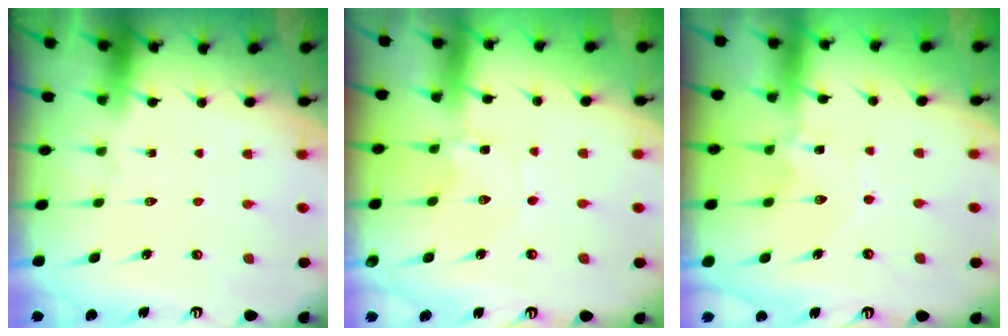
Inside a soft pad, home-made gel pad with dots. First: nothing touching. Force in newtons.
{"total": 0.6, "press": 0.6, "slide": 0.1}
{"total": 0.0}